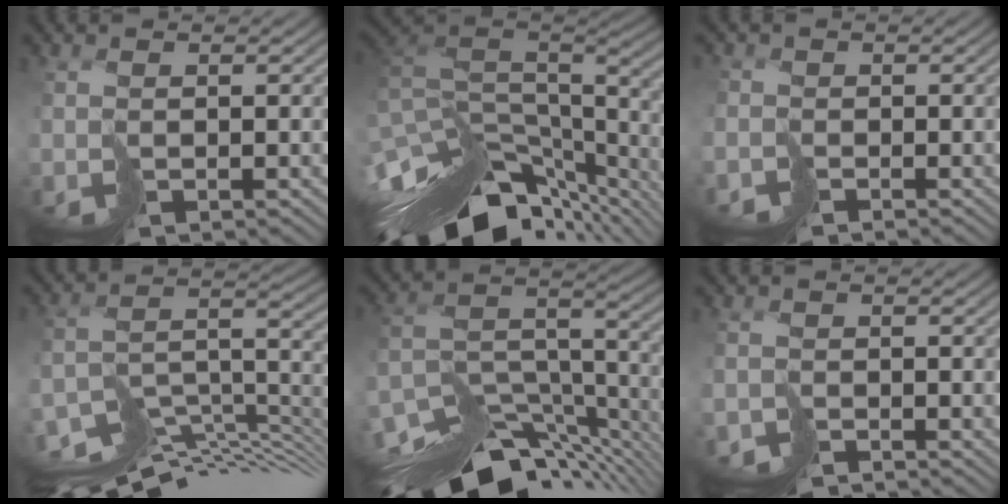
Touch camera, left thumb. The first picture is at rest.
{"total": 13.3, "force": [-6.4, 6.6, 9.7], "torque": [-0.214, -0.013, -0.090]}
{"total": 2.2, "force": [-1.6, 1.4, -0.5], "torque": [0.019, -0.003, -0.046]}
{"total": 13.0, "force": [-9.5, 3.6, 8.0], "torque": [-0.145, -0.001, -0.157]}
{"total": 15.1, "force": [-12.2, 5.0, 7.4], "torque": [-0.159, -0.002, -0.201]}
{"total": 2.6, "force": [-2.6, 0.6, -0.3], "torque": [0.020, -0.005, -0.057]}